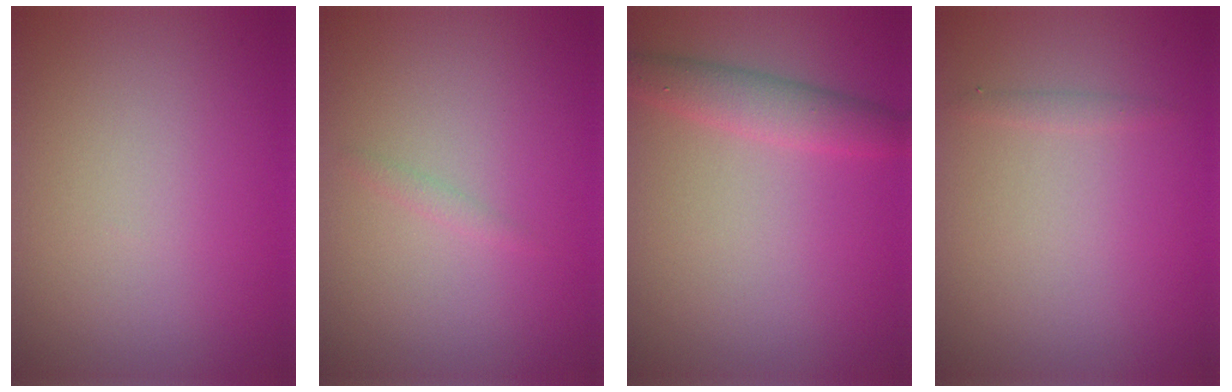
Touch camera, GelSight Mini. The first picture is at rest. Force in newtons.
{"total": 0.6, "press": 0.6, "slide": 0.0}
{"total": 2.9, "press": 2.9, "slide": 0.2}
{"total": 0.6, "press": 0.6, "slide": 0.0}